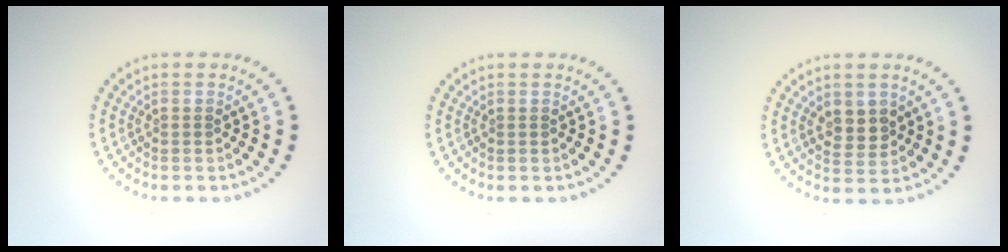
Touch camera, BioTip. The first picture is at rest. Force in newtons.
{"total": 0.0}
{"total": 2.4, "press": 2.3, "slide": 0.6}